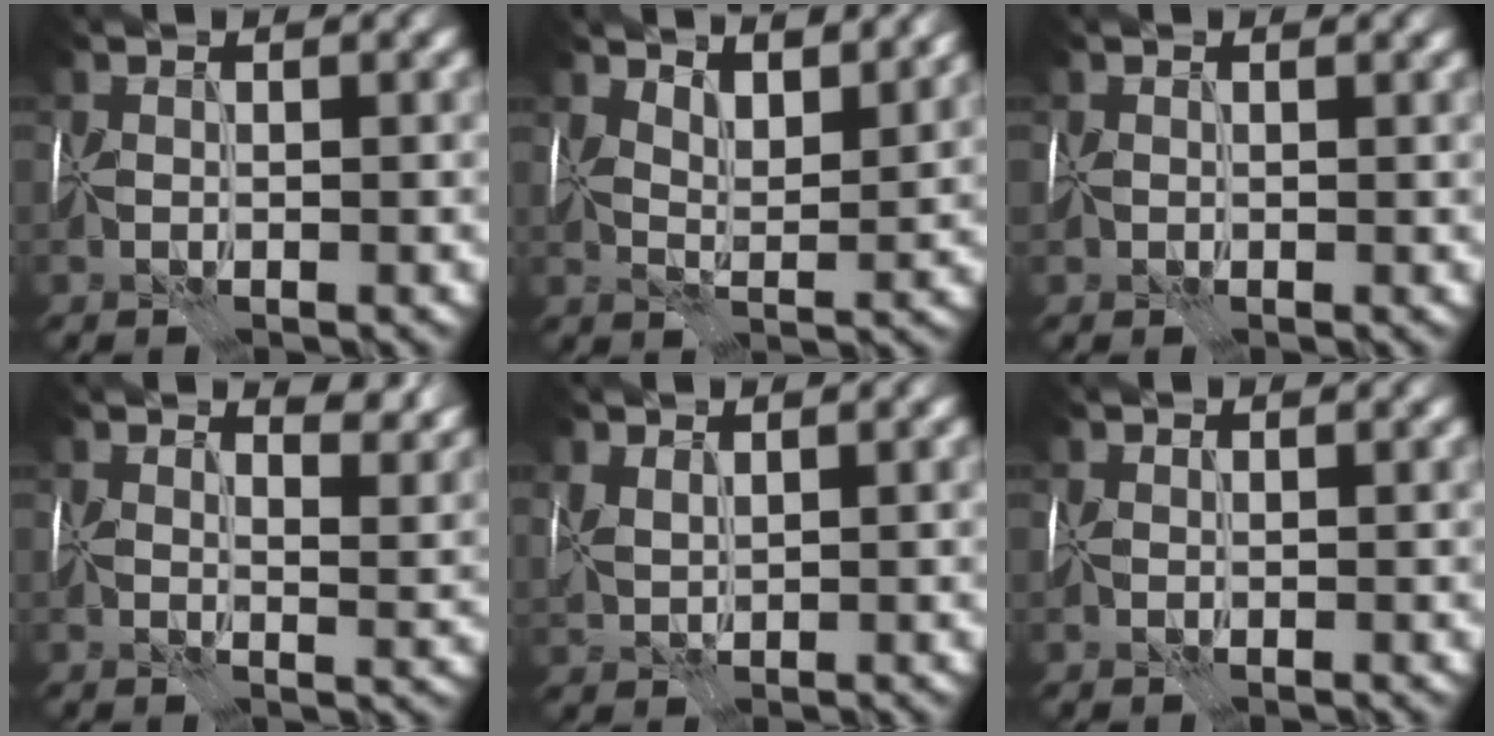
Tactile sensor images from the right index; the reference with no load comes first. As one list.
[{"total": 5.1, "force": [4.0, 1.6, 2.7], "torque": [-0.038, -0.001, 0.051]}, {"total": 0.9, "force": [0.5, 0.7, 0.2], "torque": [-0.007, 0.001, 0.011]}, {"total": 5.8, "force": [4.5, 2.0, 3.1], "torque": [-0.052, 0.001, 0.058]}, {"total": 2.2, "force": [1.3, 1.2, 1.3], "torque": [-0.036, 0.001, 0.031]}, {"total": 0.7, "force": [0.6, 0.4, 0.2], "torque": [-0.007, 0.002, 0.014]}]